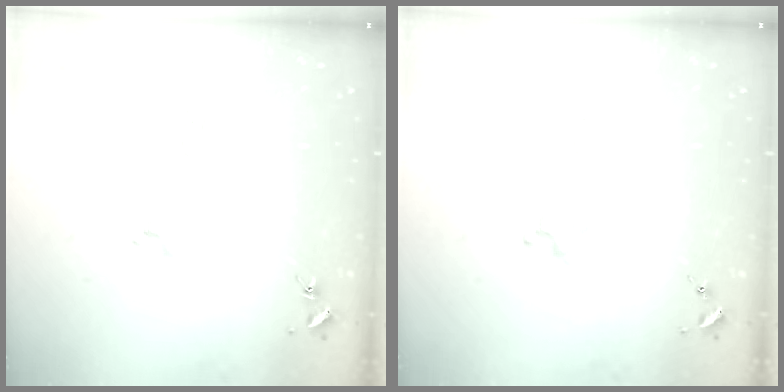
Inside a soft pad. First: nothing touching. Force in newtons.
{"total": 0.0}